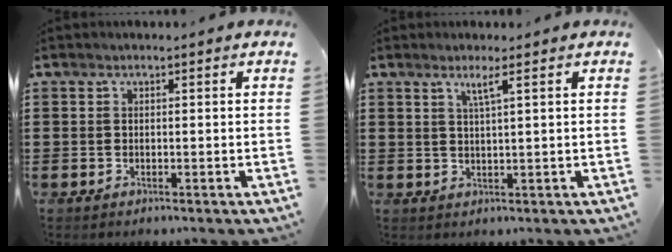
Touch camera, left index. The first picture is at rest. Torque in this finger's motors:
{"motor_torque": [2.14, -0.01, 0.15, 0.08]}